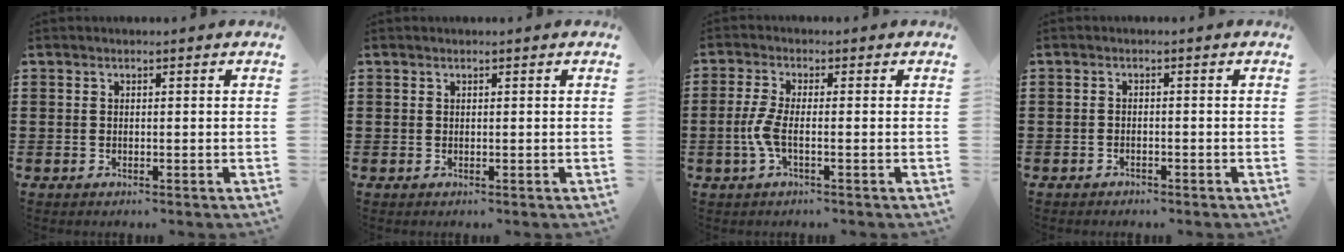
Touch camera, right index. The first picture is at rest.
{"total": 0.0}
{"total": 4.1, "force": [-1.0, 1.3, 3.7], "torque": [-0.094, -0.007, -0.027]}
{"total": 1.0, "force": [-1.0, 0.4, 0.0], "torque": [-0.005, 0.001, -0.021]}